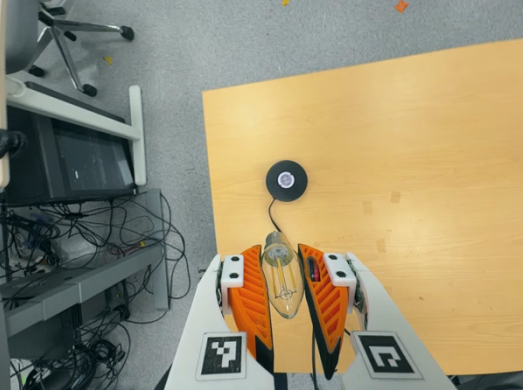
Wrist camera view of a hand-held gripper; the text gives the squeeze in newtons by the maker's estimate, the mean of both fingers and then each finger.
{"total": 19.6, "left": 21.2, "right": 18.0}